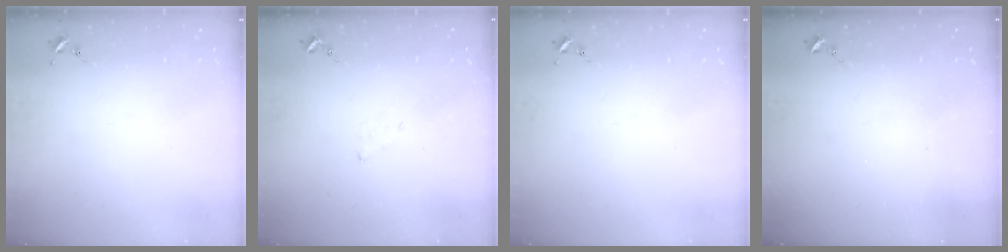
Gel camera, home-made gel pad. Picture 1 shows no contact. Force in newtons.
{"total": 3.8, "press": 3.8, "slide": 0.5}
{"total": 0.0}
{"total": 0.0}